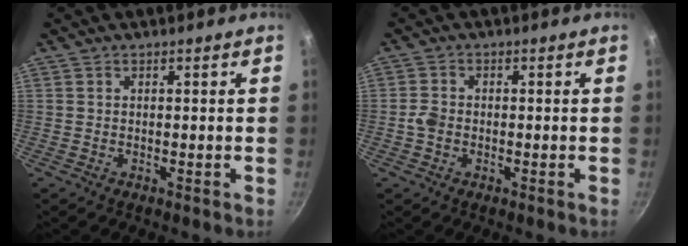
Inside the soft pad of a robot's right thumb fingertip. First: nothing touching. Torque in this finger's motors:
{"motor_torque": [0.55, 1.22, 0.76, 0.08, 0.02]}